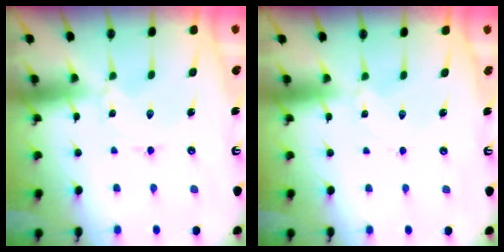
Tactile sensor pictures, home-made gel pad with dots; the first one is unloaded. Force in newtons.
{"total": 0.9, "press": 0.9, "slide": 0.2}